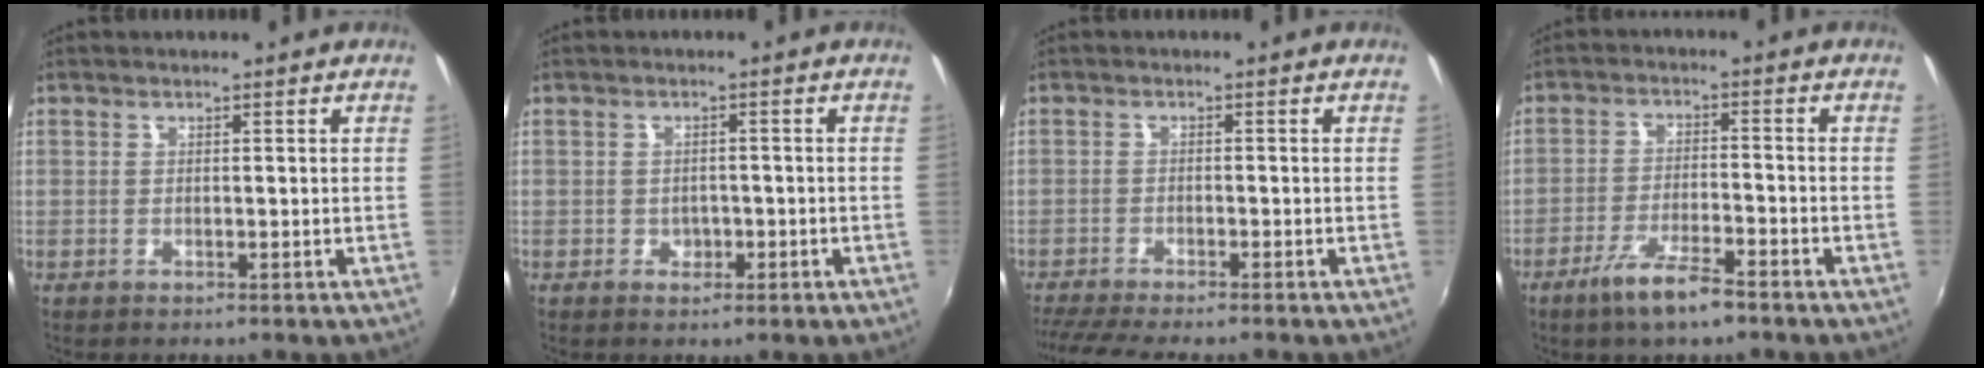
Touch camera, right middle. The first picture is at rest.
{"total": 2.3, "force": [-0.9, 2.0, 0.8], "torque": [-0.013, 0.000, -0.010]}
{"total": 7.8, "force": [-6.9, 0.2, 3.7], "torque": [-0.090, -0.025, -0.115]}
{"total": 7.7, "force": [-5.4, 1.3, 5.3], "torque": [-0.119, -0.010, -0.098]}